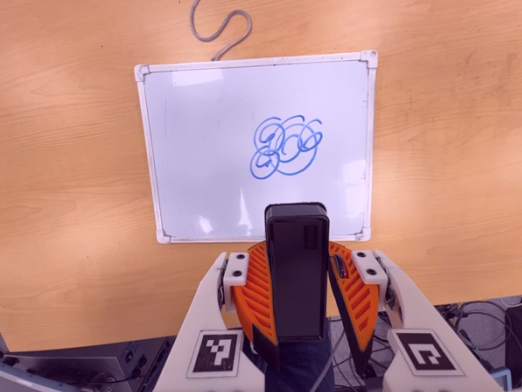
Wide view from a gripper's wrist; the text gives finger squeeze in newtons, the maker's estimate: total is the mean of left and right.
{"total": 6.9, "left": 6.7, "right": 7.0}